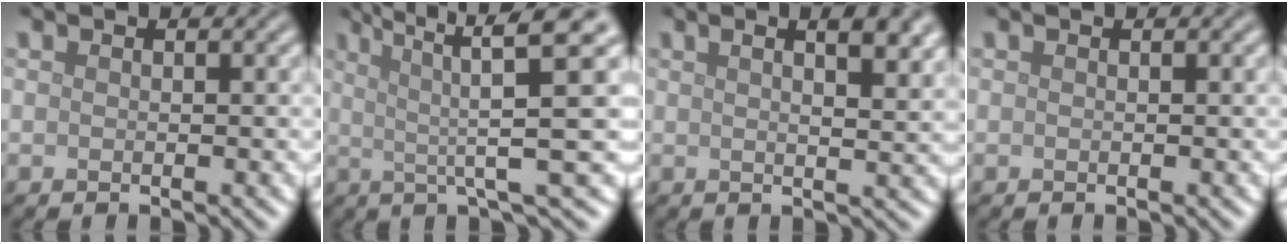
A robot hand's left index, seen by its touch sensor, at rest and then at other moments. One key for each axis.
{"total": 7.7, "fx": 1.6, "fy": 0.9, "fz": 7.5, "tx": -0.117, "ty": 0.013, "tz": 0.029}
{"total": 7.3, "fx": 3.3, "fy": 2.6, "fz": 6.0, "tx": -0.044, "ty": 0.032, "tz": 0.019}
{"total": 0.0}